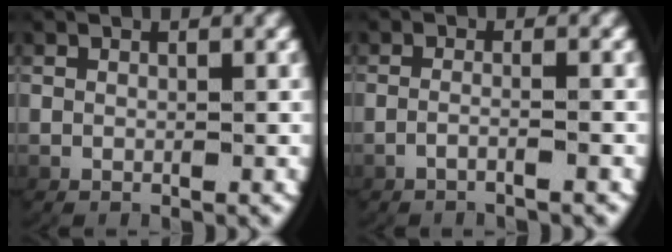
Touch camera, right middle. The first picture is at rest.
{"total": 1.6, "force": [-1.2, -0.3, 1.1], "torque": [-0.036, -0.005, -0.017]}